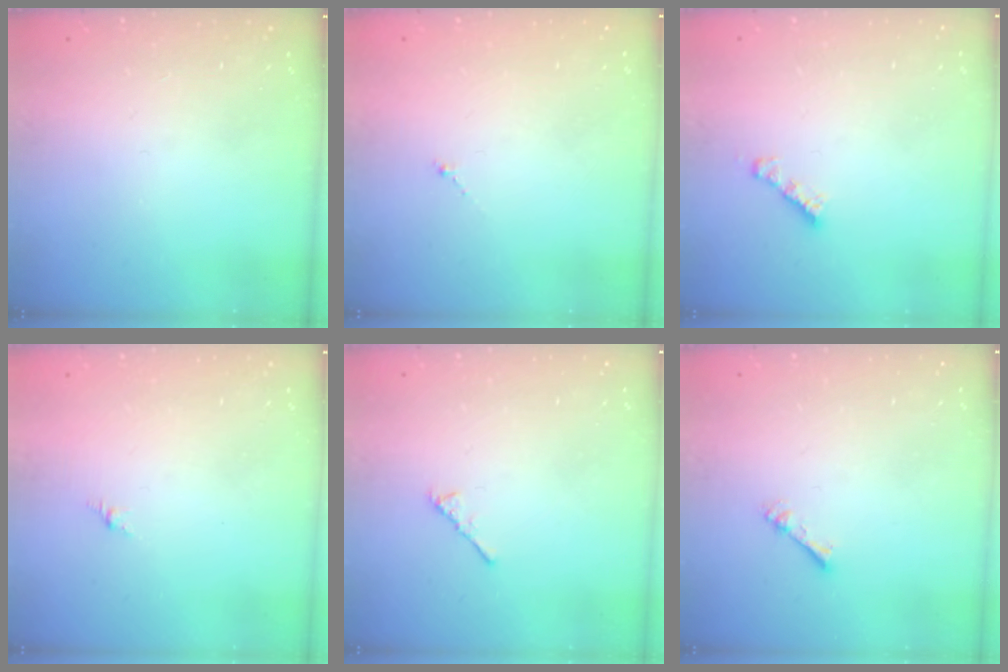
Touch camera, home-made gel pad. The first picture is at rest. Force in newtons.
{"total": 0.0}
{"total": 2.7, "press": 2.7, "slide": 0.3}
{"total": 0.0}
{"total": 2.9, "press": 2.8, "slide": 0.7}
{"total": 1.7, "press": 1.7, "slide": 0.2}